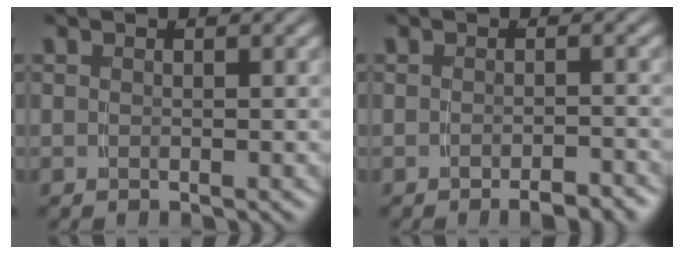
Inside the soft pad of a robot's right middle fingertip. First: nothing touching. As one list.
[{"total": 2.2, "force": [-2.0, 0.0, 0.8], "torque": [-0.010, 0.002, -0.032]}]